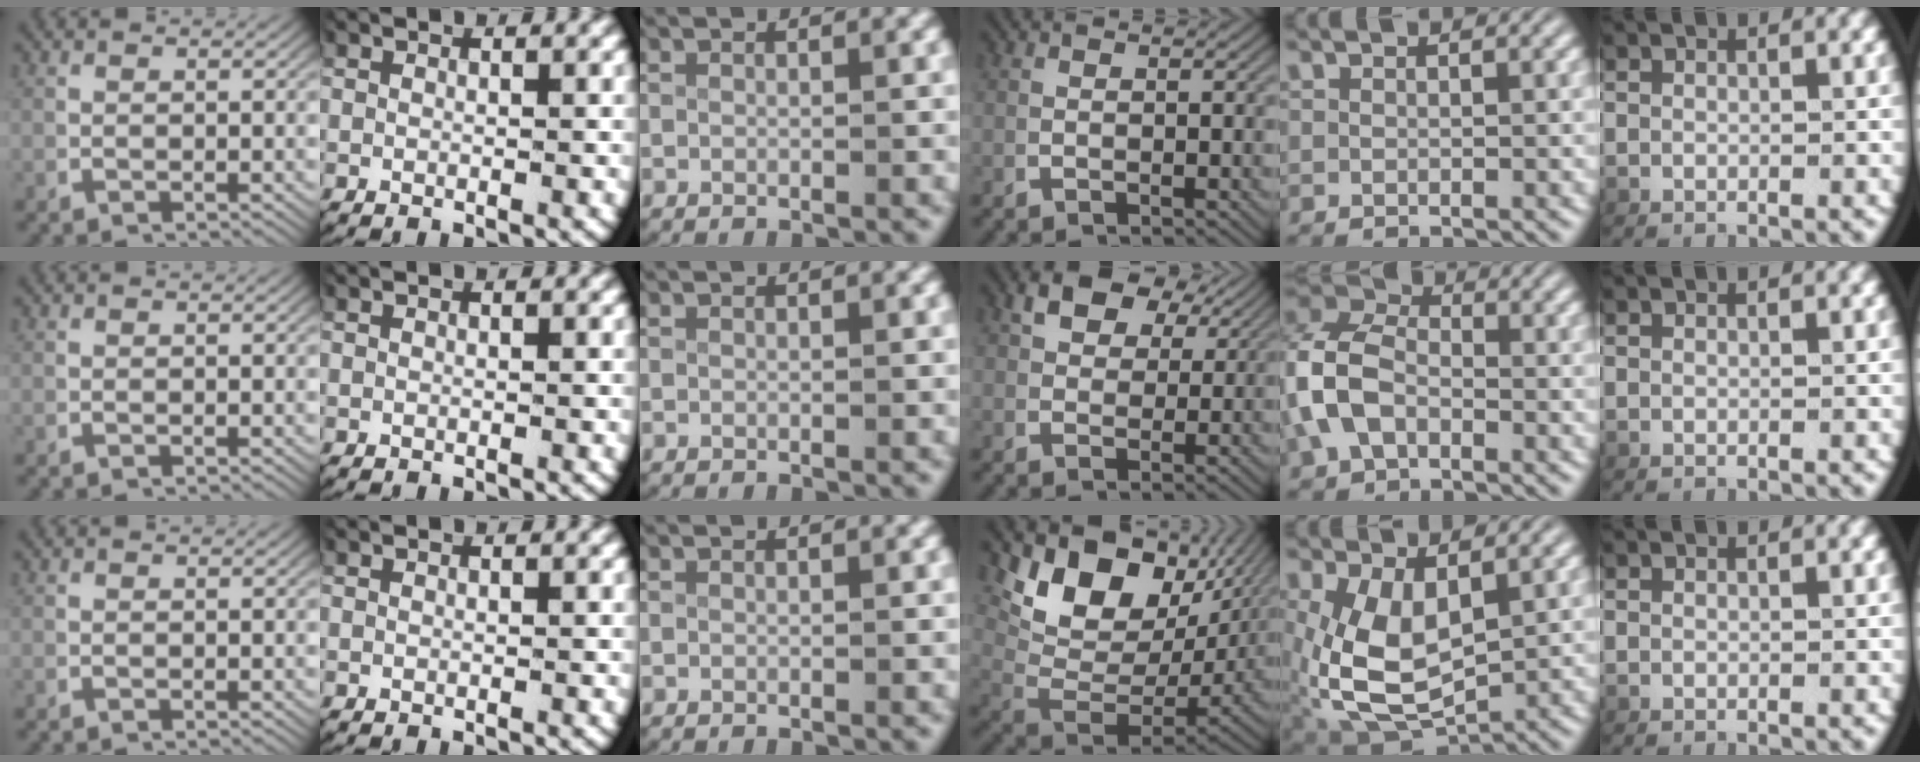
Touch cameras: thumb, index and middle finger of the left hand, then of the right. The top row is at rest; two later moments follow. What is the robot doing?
{"motion": "grasp_and_lifting", "object": "card"}